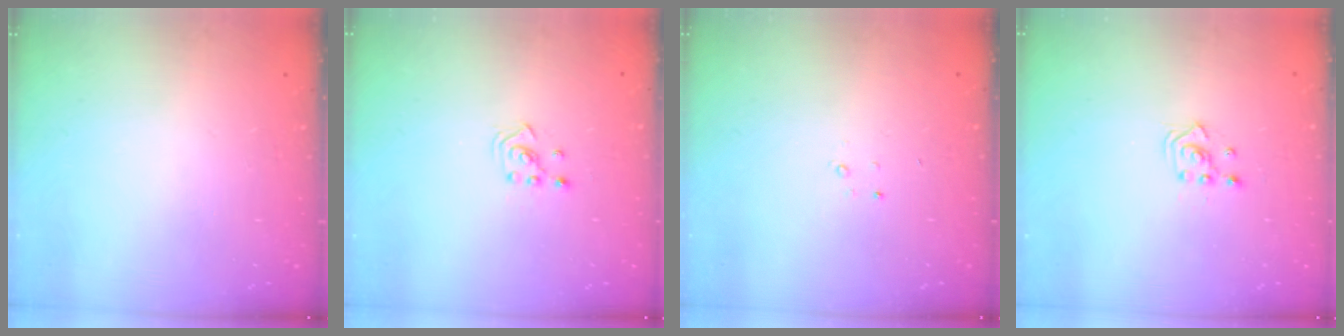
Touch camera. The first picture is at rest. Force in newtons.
{"total": 2.1, "press": 2.1, "slide": 0.3}
{"total": 1.5, "press": 1.5, "slide": 0.2}
{"total": 2.5, "press": 2.5, "slide": 0.3}